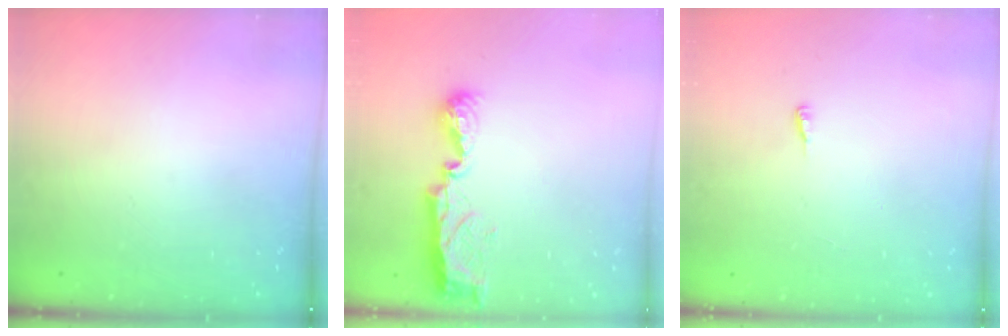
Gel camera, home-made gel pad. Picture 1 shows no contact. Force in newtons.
{"total": 8.0, "press": 8.0, "slide": 0.1}
{"total": 4.1, "press": 4.0, "slide": 0.5}